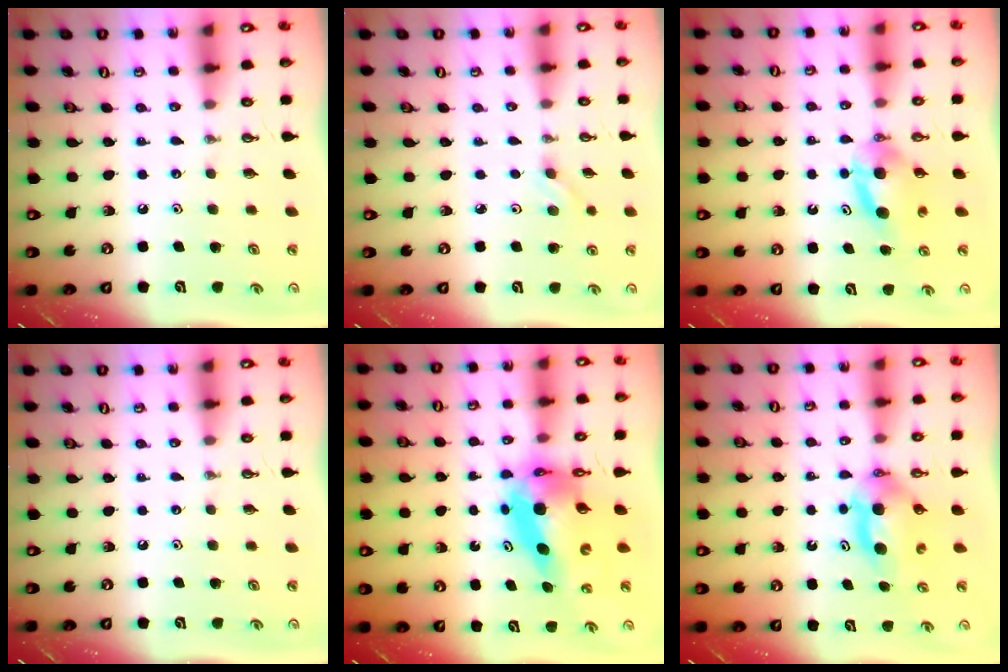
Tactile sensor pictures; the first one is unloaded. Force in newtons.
{"total": 2.6, "press": 2.1, "slide": 1.5}
{"total": 6.8, "press": 6.8, "slide": 0.1}
{"total": 0.0}
{"total": 9.3, "press": 9.3, "slide": 0.9}
{"total": 8.6, "press": 5.1, "slide": 6.9}